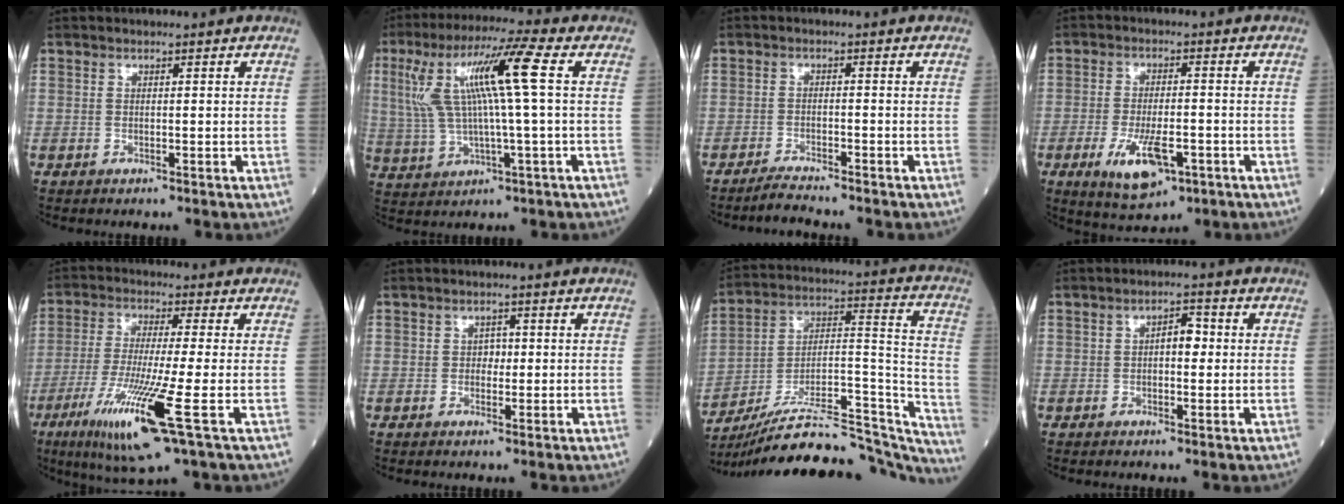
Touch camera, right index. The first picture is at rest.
{"total": 13.6, "force": [2.9, 0.7, 13.2], "torque": [-0.282, 0.027, 0.052]}
{"total": 2.8, "force": [-2.7, -0.5, 0.6], "torque": [-0.019, -0.013, -0.050]}
{"total": 8.6, "force": [-3.6, 3.1, 7.2], "torque": [-0.134, -0.014, -0.053]}
{"total": 13.3, "force": [-5.4, -0.5, 12.1], "torque": [-0.246, -0.037, -0.101]}
{"total": 1.5, "force": [0.0, 1.1, 1.0], "torque": [-0.010, 0.004, -0.002]}
{"total": 31.6, "force": [-28.9, 4.9, 11.9], "torque": [-0.136, 0.020, -0.419]}
{"total": 3.1, "force": [0.2, 1.5, 2.7], "torque": [-0.037, 0.012, -0.001]}